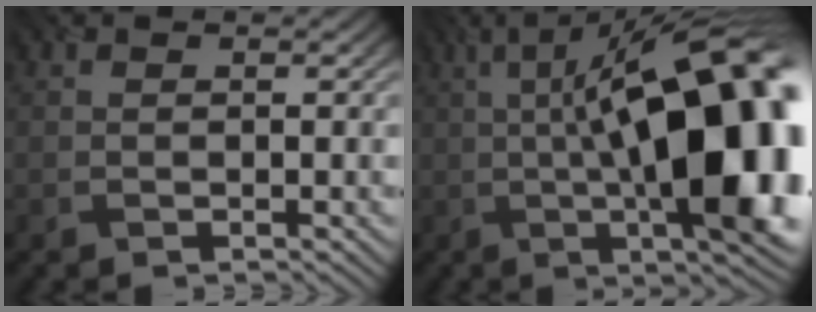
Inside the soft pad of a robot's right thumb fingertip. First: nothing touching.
{"total": 20.4, "force": [-0.3, 6.9, 19.1], "torque": [-0.261, 0.023, -0.005]}